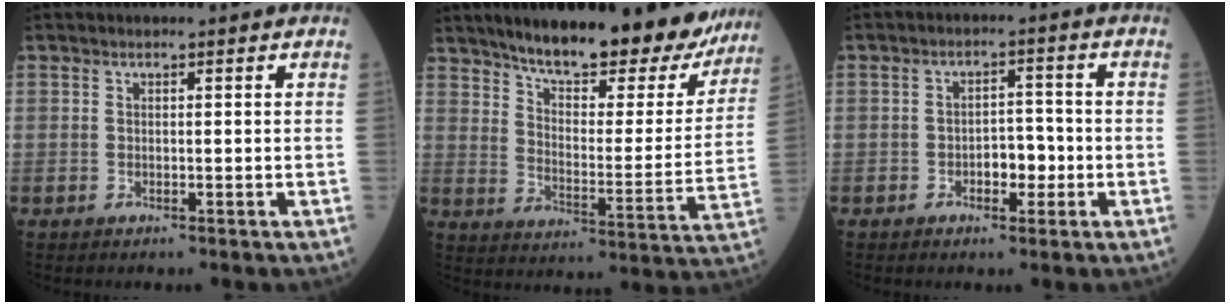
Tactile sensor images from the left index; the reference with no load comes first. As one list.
[{"total": 23.8, "force": [19.9, 5.7, 11.7], "torque": [-0.161, -0.024, 0.261]}, {"total": 3.9, "force": [-1.5, 2.0, 3.0], "torque": [-0.039, 0.006, -0.027]}]